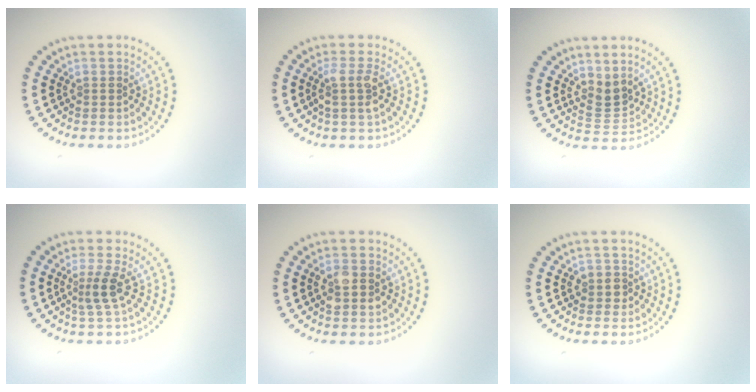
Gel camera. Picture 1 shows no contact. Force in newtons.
{"total": 2.1, "press": 1.6, "slide": 1.4}
{"total": 2.2, "press": 1.5, "slide": 1.6}
{"total": 2.3, "press": 1.7, "slide": 1.6}
{"total": 2.7, "press": 2.7, "slide": 0.1}
{"total": 1.5, "press": 1.3, "slide": 0.8}